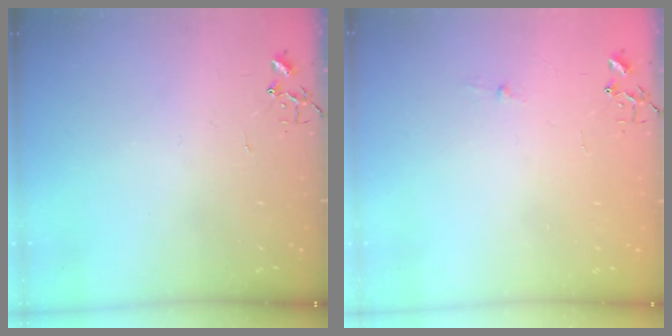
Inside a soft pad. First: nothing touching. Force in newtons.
{"total": 2.6, "press": 2.5, "slide": 0.4}